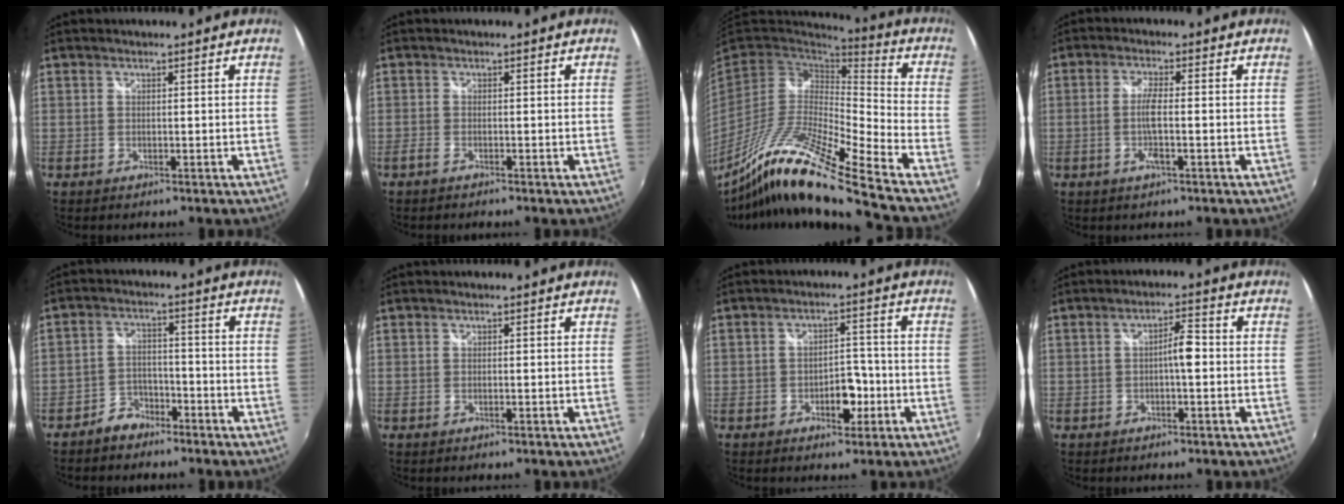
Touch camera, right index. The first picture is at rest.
{"total": 1.4, "force": [-1.2, 0.2, 0.6], "torque": [-0.017, -0.003, -0.026]}
{"total": 20.1, "force": [-14.2, 0.6, 14.2], "torque": [-0.257, -0.042, -0.270]}
{"total": 4.0, "force": [-1.3, 0.1, 3.8], "torque": [-0.074, -0.005, -0.024]}
{"total": 5.1, "force": [-4.1, 2.9, 0.9], "torque": [-0.032, 0.014, -0.072]}
{"total": 0.0}
{"total": 5.1, "force": [-2.2, 3.0, 3.5], "torque": [-0.059, 0.003, -0.027]}
{"total": 3.6, "force": [-0.6, 0.7, 3.5], "torque": [-0.057, 0.009, -0.011]}